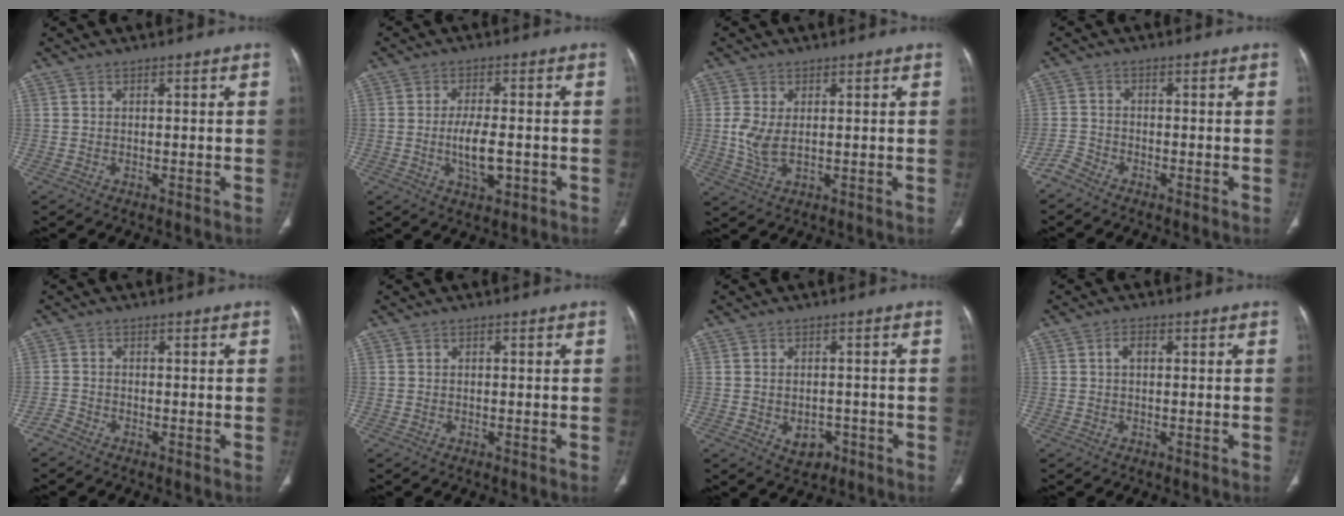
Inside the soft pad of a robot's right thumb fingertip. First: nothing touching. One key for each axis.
{"total": 6.3, "fx": -1.4, "fy": 2.7, "fz": 5.5, "tx": -0.092, "ty": 0.000, "tz": -0.020}
{"total": 4.5, "fx": 0.3, "fy": 2.4, "fz": 3.8, "tx": -0.088, "ty": -0.007, "tz": 0.012}
{"total": 2.4, "fx": -2.3, "fy": 0.6, "fz": 0.3, "tx": -0.008, "ty": 0.002, "tz": -0.052}
{"total": 1.6, "fx": -1.5, "fy": 0.5, "fz": 0.2, "tx": -0.006, "ty": 0.003, "tz": -0.034}
{"total": 0.0}
{"total": 4.2, "fx": -1.6, "fy": 3.1, "fz": 2.4, "tx": -0.017, "ty": 0.011, "tz": -0.014}
{"total": 2.0, "fx": 0.3, "fy": 1.2, "fz": 1.6, "tx": -0.025, "ty": 0.009, "tz": 0.002}